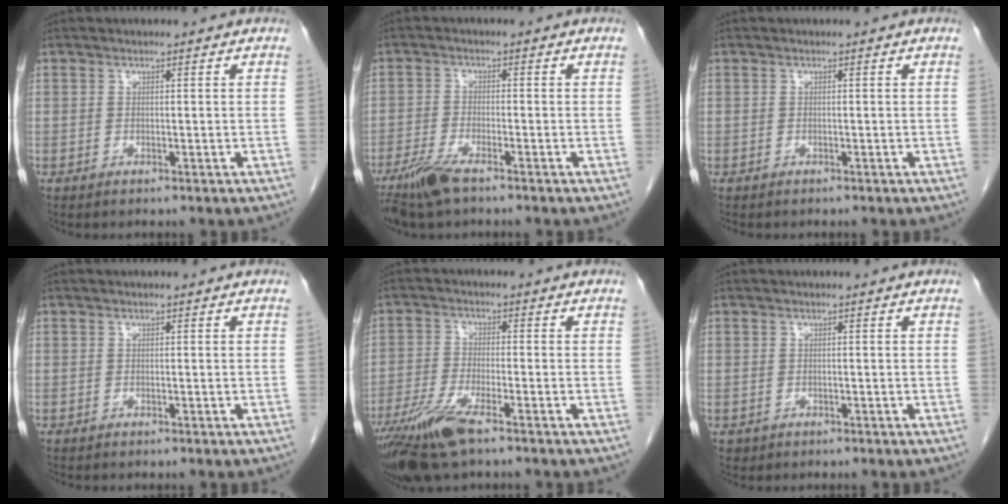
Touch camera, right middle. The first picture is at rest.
{"total": 5.5, "force": [-4.0, 0.9, 3.7], "torque": [-0.083, -0.012, -0.076]}
{"total": 0.6, "force": [-0.5, 0.2, 0.2], "torque": [-0.007, 0.001, -0.009]}
{"total": 0.0}
{"total": 8.7, "force": [-5.7, 1.3, 6.5], "torque": [-0.135, -0.020, -0.105]}
{"total": 0.8, "force": [-0.3, 0.7, 0.1], "torque": [-0.007, 0.003, 0.000]}